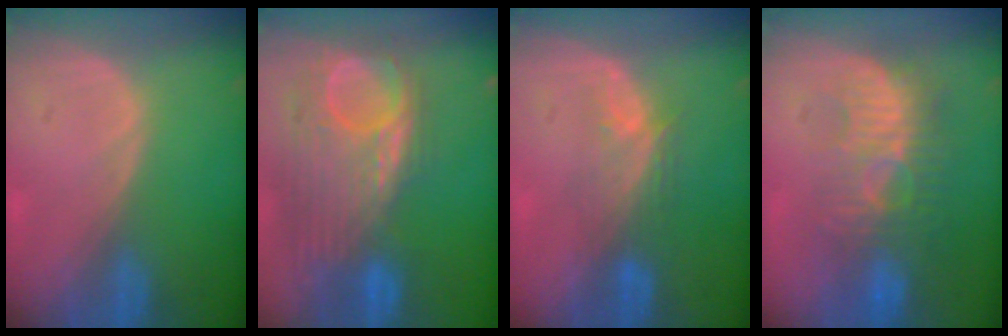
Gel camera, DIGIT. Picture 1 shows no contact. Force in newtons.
{"total": 12.0, "press": 10.4, "slide": 6.0}
{"total": 4.5, "press": 4.3, "slide": 1.5}
{"total": 9.1, "press": 8.7, "slide": 2.7}